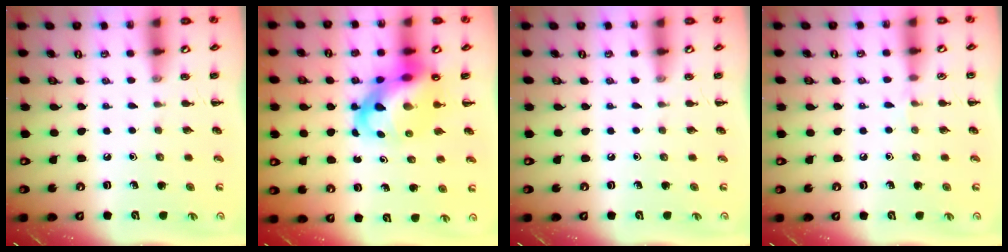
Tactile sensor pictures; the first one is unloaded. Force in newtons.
{"total": 13.3, "press": 12.8, "slide": 3.8}
{"total": 0.0}
{"total": 3.8, "press": 3.5, "slide": 1.4}